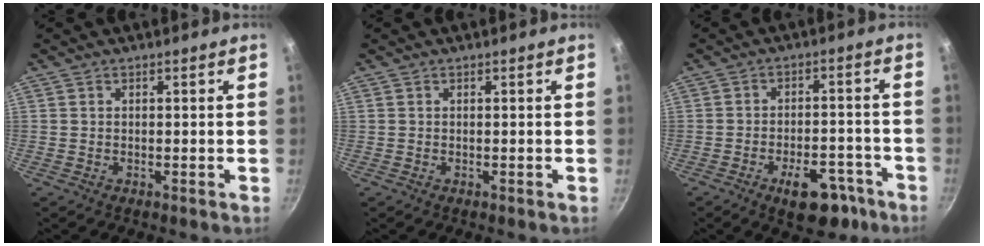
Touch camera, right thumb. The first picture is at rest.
{"total": 0.0}
{"total": 9.7, "force": [-5.7, 4.7, 6.3], "torque": [-0.073, 0.034, -0.079]}